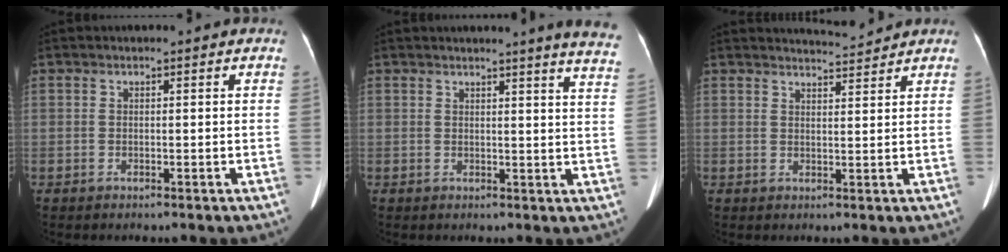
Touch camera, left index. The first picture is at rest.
{"total": 10.1, "force": [9.1, -1.2, 4.2], "torque": [-0.043, -0.064, 0.074]}
{"total": 3.6, "force": [3.5, -0.5, -0.1], "torque": [-0.006, -0.001, 0.055]}